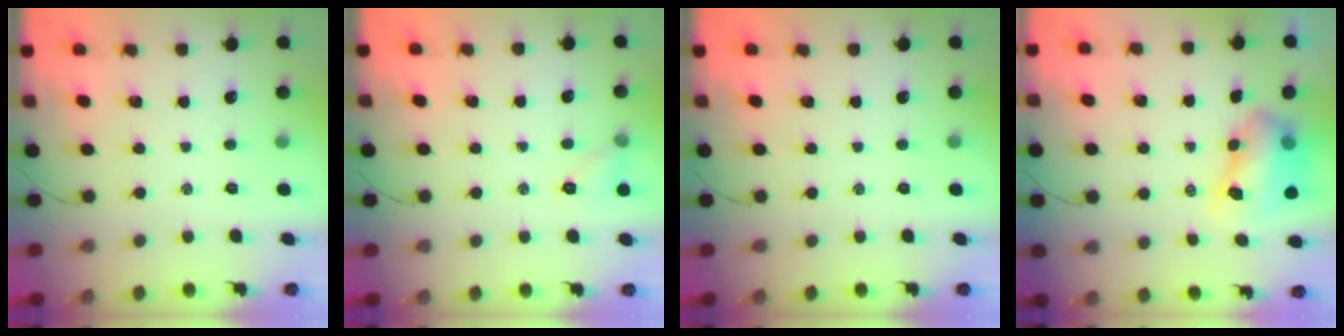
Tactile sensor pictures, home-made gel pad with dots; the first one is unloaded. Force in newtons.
{"total": 6.8, "press": 6.5, "slide": 1.7}
{"total": 0.0}
{"total": 9.9, "press": 9.6, "slide": 2.1}